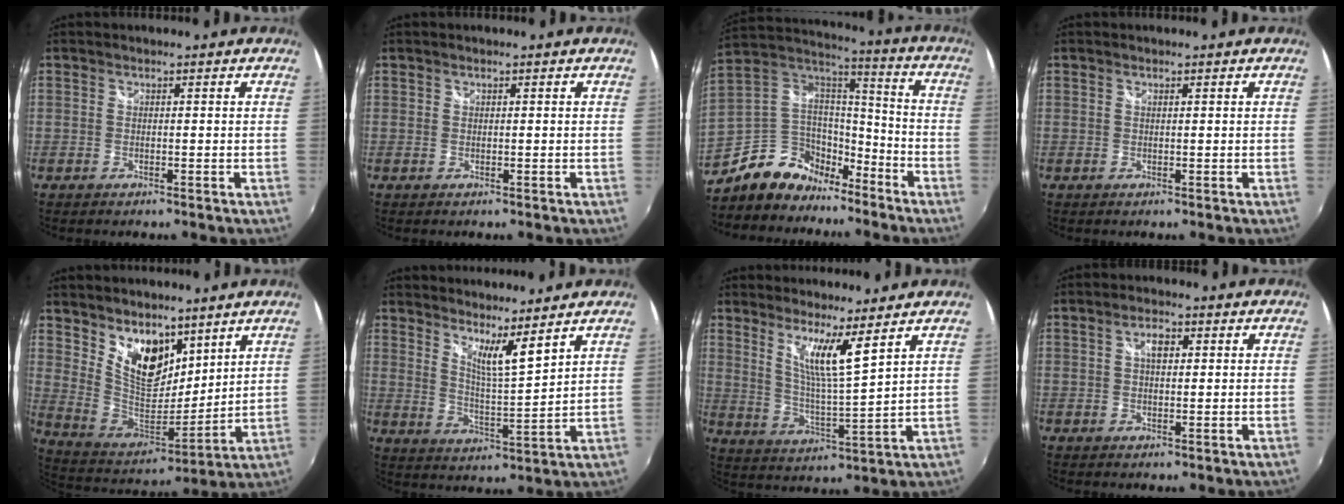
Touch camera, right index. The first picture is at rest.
{"total": 0.0}
{"total": 13.7, "force": [-9.3, 9.1, 4.2], "torque": [-0.105, 0.051, -0.158]}
{"total": 0.0}
{"total": 13.9, "force": [8.6, 7.6, 7.9], "torque": [-0.144, -0.003, 0.169]}
{"total": 7.3, "force": [5.8, 0.2, 4.5], "torque": [-0.066, -0.012, 0.095]}
{"total": 8.4, "force": [5.5, -0.2, 6.3], "torque": [-0.106, -0.012, 0.099]}
{"total": 3.0, "force": [0.9, 1.5, 2.4], "torque": [-0.042, 0.011, 0.018]}